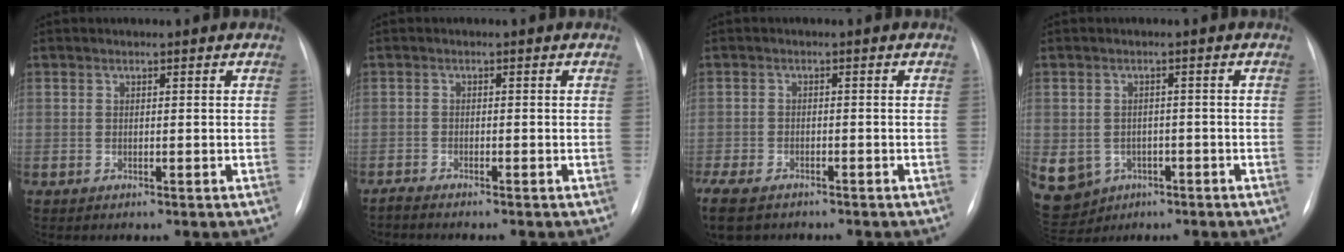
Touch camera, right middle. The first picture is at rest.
{"total": 2.2, "force": [-2.1, -0.1, 0.8], "torque": [-0.013, -0.005, -0.030]}
{"total": 11.6, "force": [-8.0, 6.1, 5.7], "torque": [-0.152, -0.025, -0.120]}
{"total": 17.0, "force": [-7.0, 14.3, 6.1], "torque": [-0.197, 0.001, -0.080]}